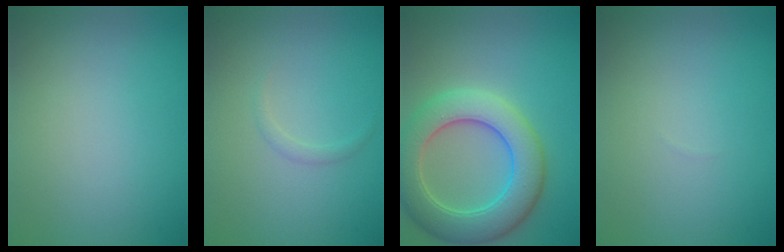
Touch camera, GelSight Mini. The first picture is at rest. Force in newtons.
{"total": 0.7, "press": 0.7, "slide": 0.0}
{"total": 7.9, "press": 7.9, "slide": 0.2}
{"total": 0.0}